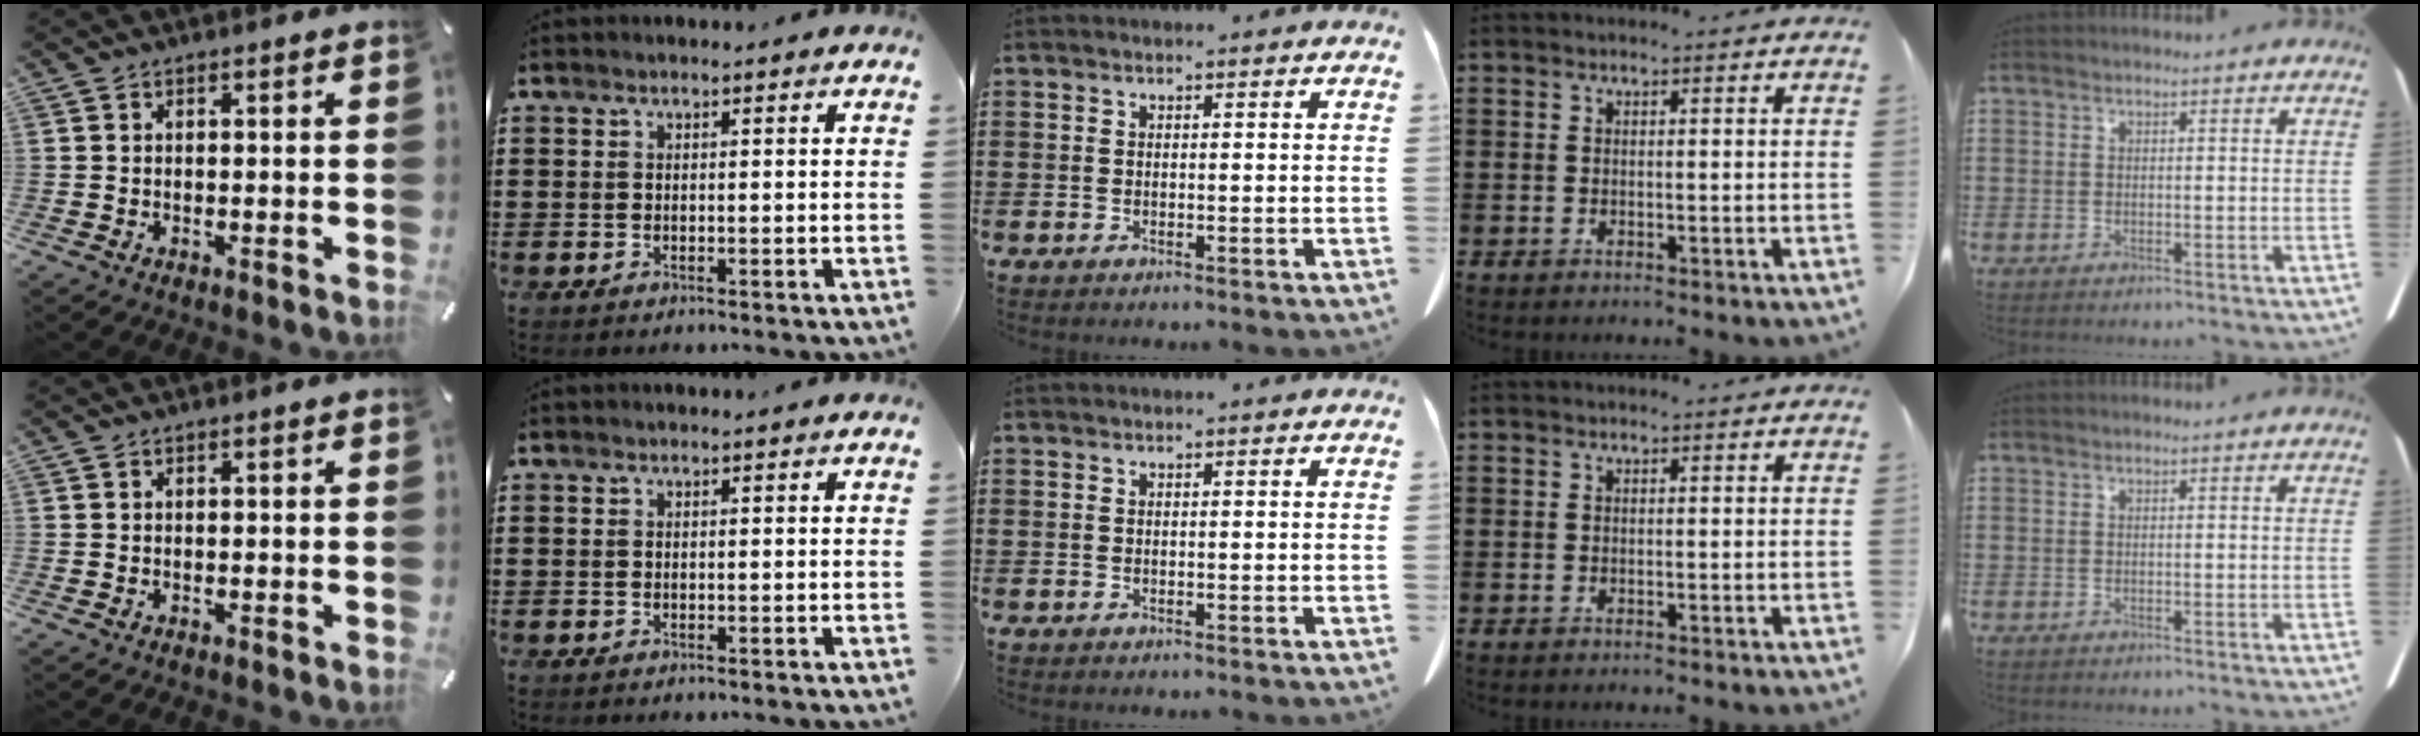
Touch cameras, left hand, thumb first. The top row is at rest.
{}